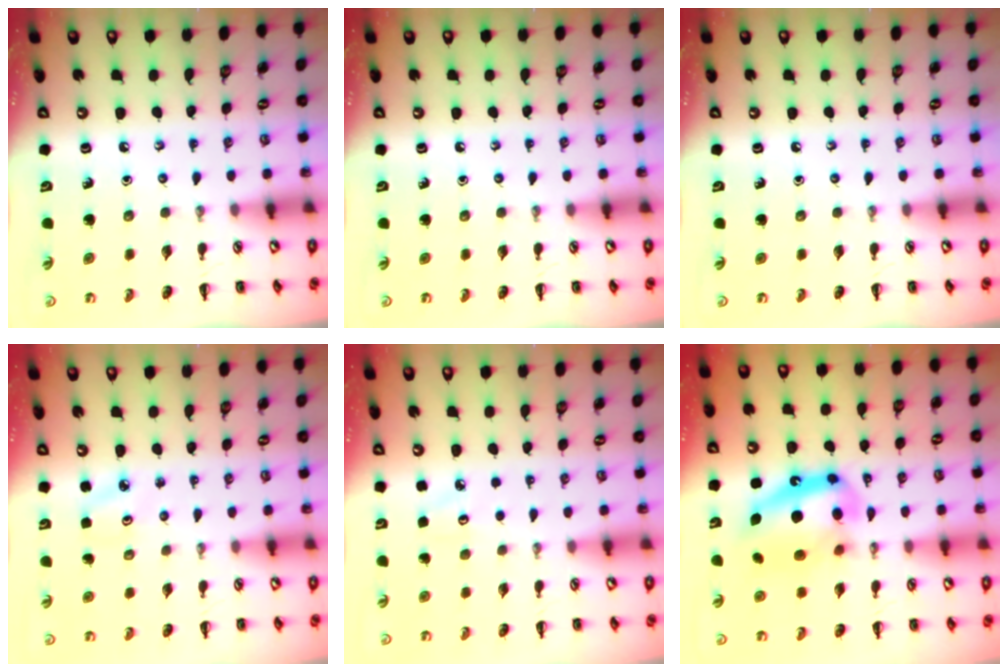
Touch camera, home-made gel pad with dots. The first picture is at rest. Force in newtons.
{"total": 0.0}
{"total": 0.0}
{"total": 2.5, "press": 2.4, "slide": 0.7}
{"total": 3.6, "press": 3.5, "slide": 0.8}
{"total": 16.3, "press": 15.7, "slide": 4.4}